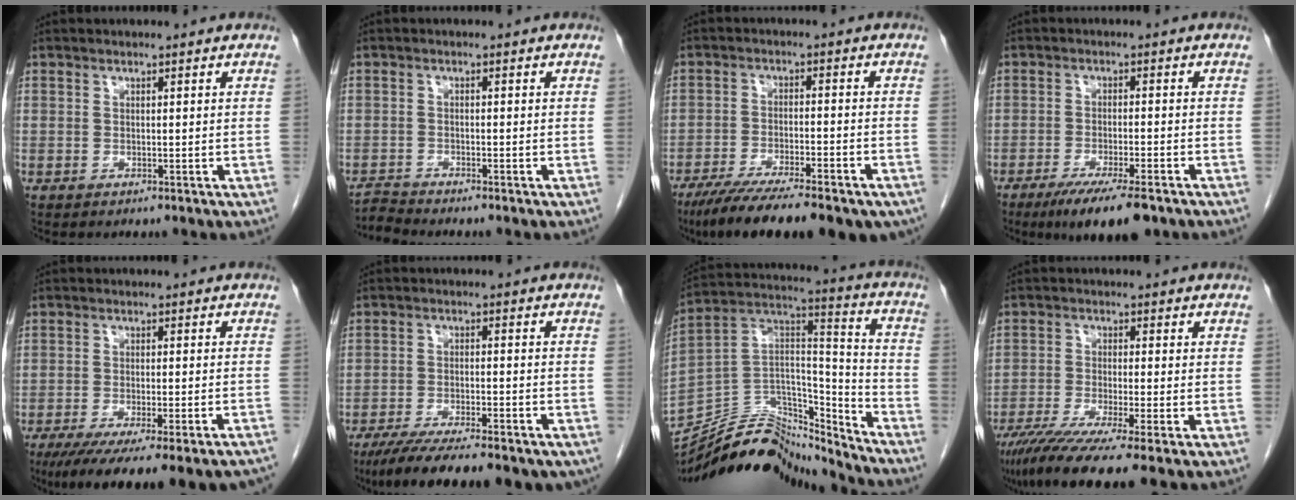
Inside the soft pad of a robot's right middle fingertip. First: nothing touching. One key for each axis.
{"total": 2.3, "fx": -2.0, "fy": -0.8, "fz": -0.6, "tx": 0.010, "ty": -0.016, "tz": -0.039}
{"total": 17.4, "fx": -13.0, "fy": 3.8, "fz": 10.9, "tx": -0.150, "ty": -0.020, "tz": -0.196}
{"total": 9.3, "fx": -6.6, "fy": 1.3, "fz": 6.5, "tx": -0.098, "ty": -0.019, "tz": -0.101}
{"total": 18.9, "fx": -15.5, "fy": 1.8, "fz": 10.7, "tx": -0.111, "ty": -0.035, "tz": -0.210}
{"total": 15.5, "fx": -12.1, "fy": 3.3, "fz": 9.2, "tx": -0.133, "ty": -0.019, "tz": -0.182}
{"total": 19.8, "fx": -18.9, "fy": 4.9, "fz": 3.8, "tx": -0.066, "ty": 0.066, "tz": -0.315}
{"total": 11.0, "fx": -8.1, "fy": -0.5, "fz": 7.5, "tx": -0.120, "ty": -0.031, "tz": -0.131}